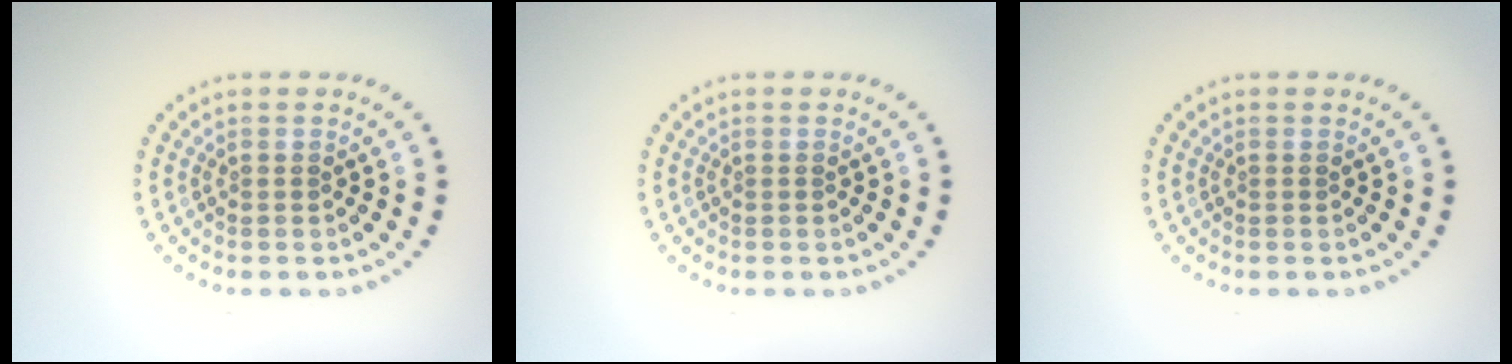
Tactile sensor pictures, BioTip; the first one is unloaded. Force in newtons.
{"total": 0.0}
{"total": 0.0}